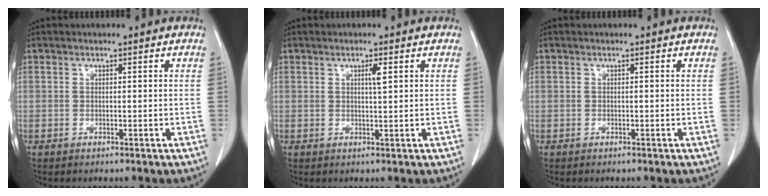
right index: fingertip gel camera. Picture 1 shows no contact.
{"total": 1.7, "force": [0.7, 0.0, 1.5], "torque": [-0.028, -0.001, 0.010]}
{"total": 0.0}